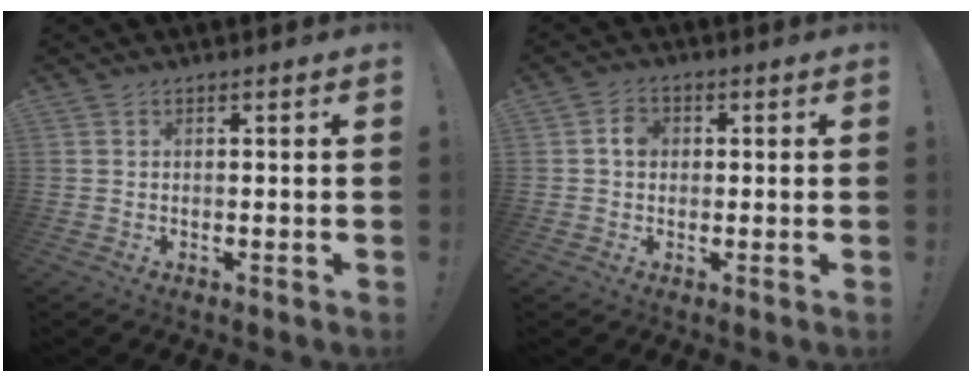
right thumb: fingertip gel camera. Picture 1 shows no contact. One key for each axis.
{"total": 3.9, "fx": 0.4, "fy": 3.1, "fz": 2.3, "tx": -0.025, "ty": 0.001, "tz": 0.003}